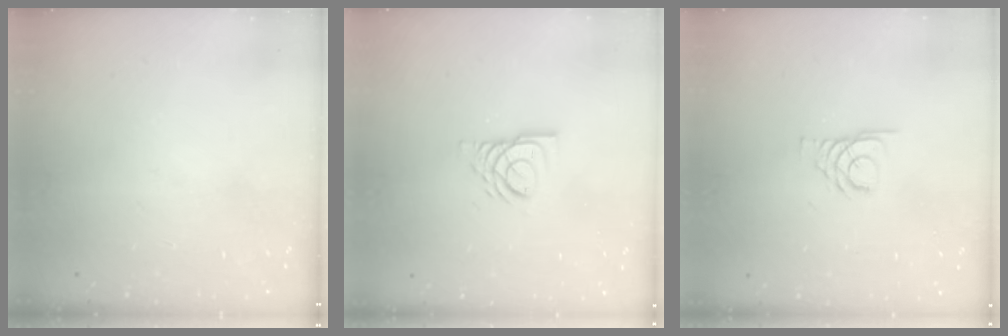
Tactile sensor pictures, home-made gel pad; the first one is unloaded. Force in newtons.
{"total": 7.5, "press": 7.5, "slide": 0.7}
{"total": 3.5, "press": 3.5, "slide": 0.3}